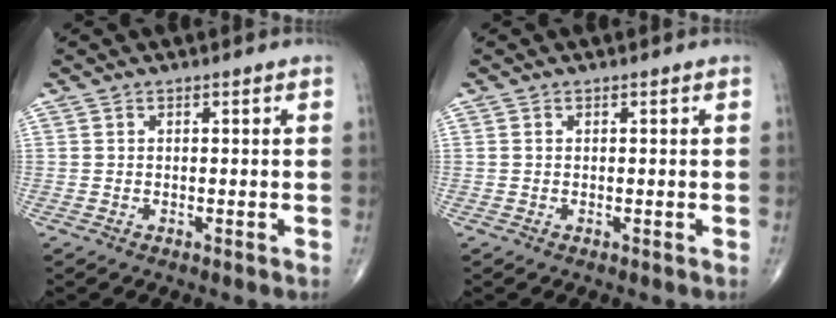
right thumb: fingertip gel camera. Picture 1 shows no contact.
{"total": 0.0}